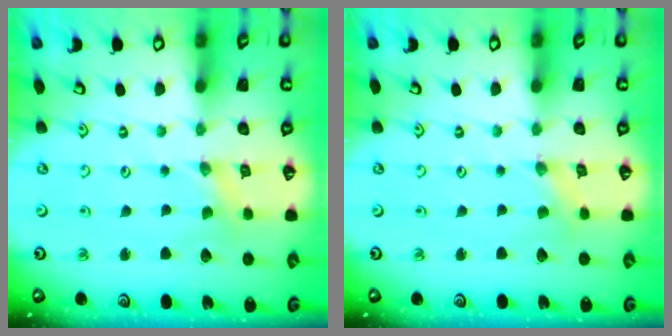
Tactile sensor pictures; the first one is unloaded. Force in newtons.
{"total": 1.4, "press": 1.3, "slide": 0.3}